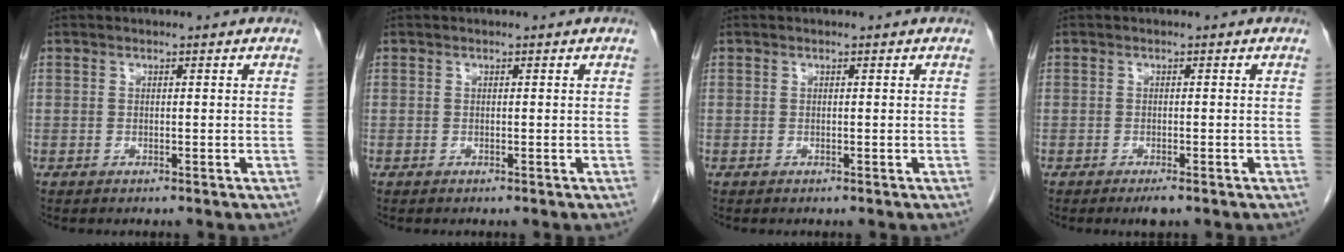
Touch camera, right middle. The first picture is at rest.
{"total": 0.0}
{"total": 0.0}
{"total": 1.7, "force": [-1.2, 0.2, 1.2], "torque": [-0.019, -0.004, -0.016]}